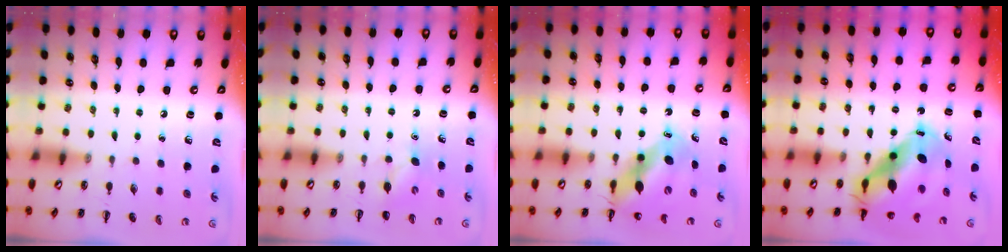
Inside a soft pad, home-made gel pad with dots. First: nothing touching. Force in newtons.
{"total": 3.4, "press": 3.2, "slide": 1.0}
{"total": 10.6, "press": 10.2, "slide": 2.9}
{"total": 12.6, "press": 12.0, "slide": 3.6}